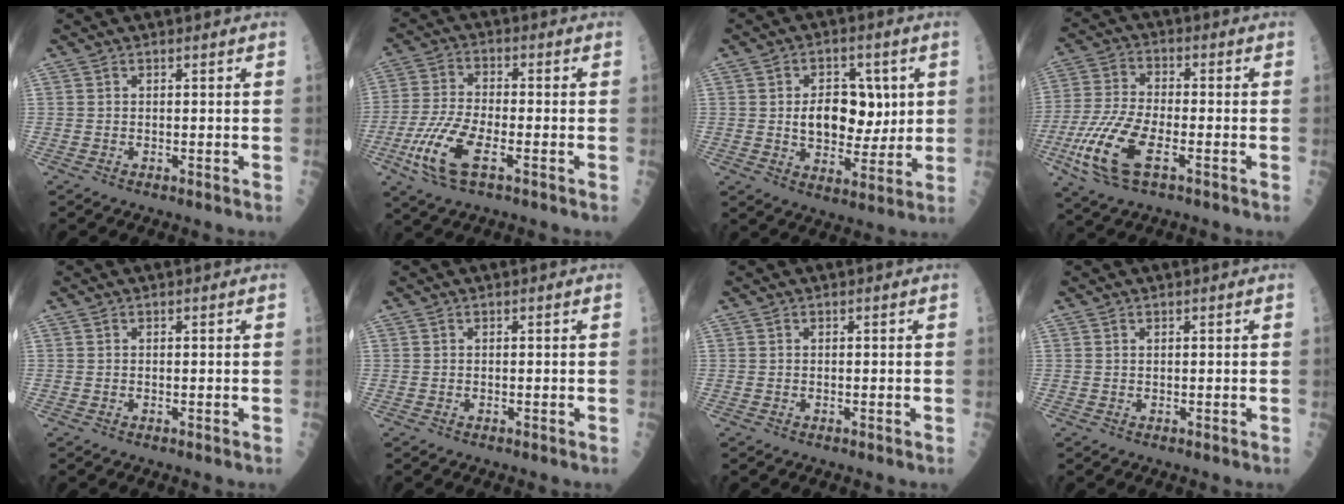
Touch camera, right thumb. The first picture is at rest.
{"total": 11.2, "force": [-4.5, 3.9, 9.4], "torque": [-0.217, 0.008, -0.087]}
{"total": 11.6, "force": [1.6, 7.7, 8.6], "torque": [-0.082, -0.005, 0.035]}
{"total": 13.9, "force": [-5.2, 5.4, 11.7], "torque": [-0.268, 0.007, -0.099]}
{"total": 0.0}
{"total": 0.0}
{"total": 0.0}
{"total": 0.0}